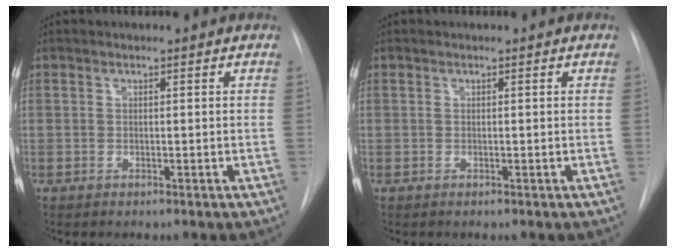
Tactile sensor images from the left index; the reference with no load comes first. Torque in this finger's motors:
{"motor_torque": [-0.02, 0.02, 0.00, 0.00]}